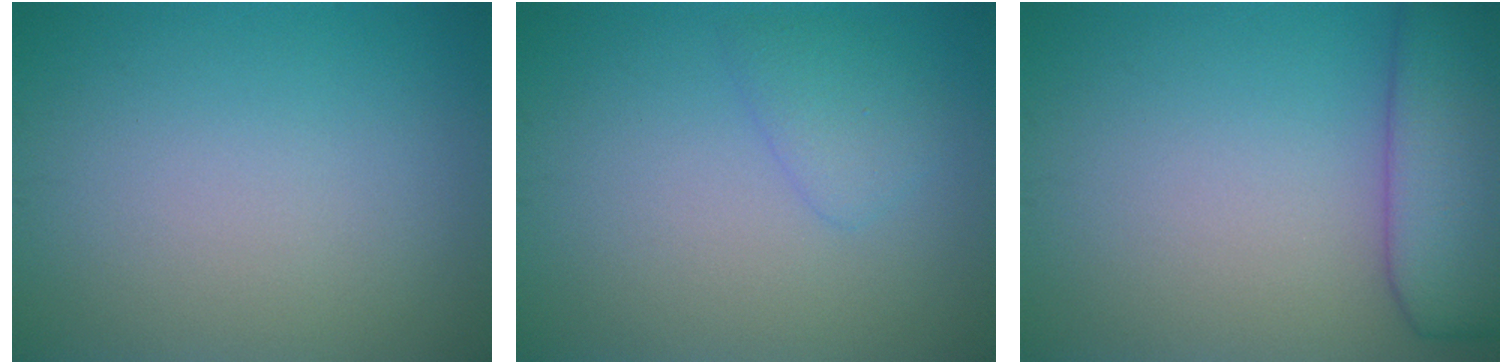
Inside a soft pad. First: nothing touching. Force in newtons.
{"total": 1.8, "press": 1.8, "slide": 0.1}
{"total": 7.7, "press": 7.7, "slide": 0.7}